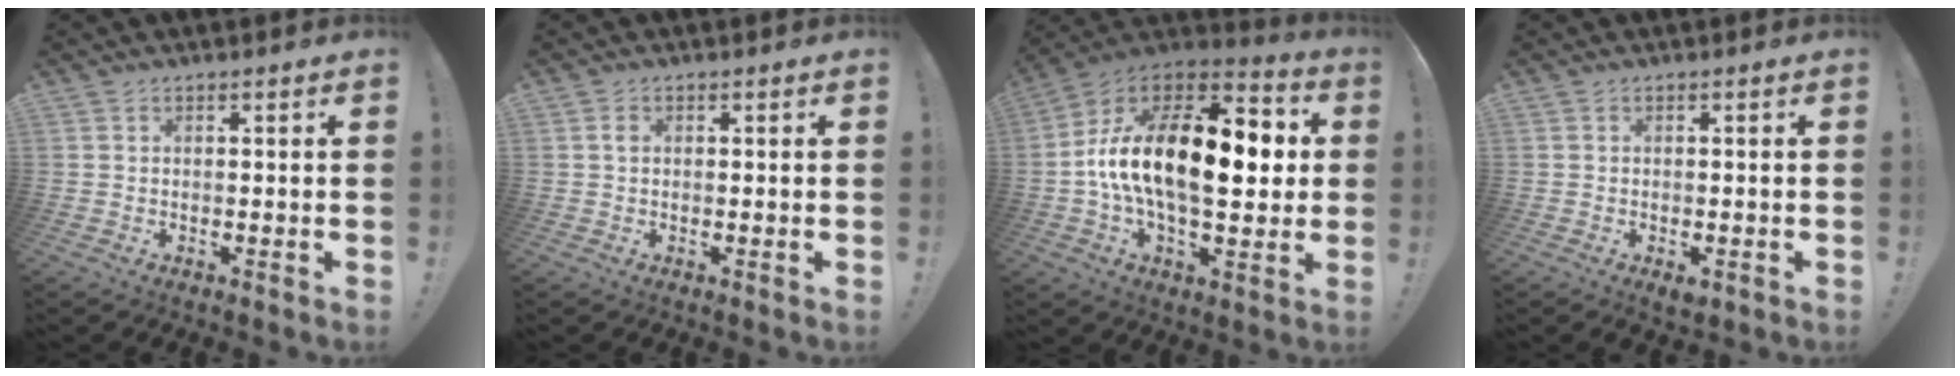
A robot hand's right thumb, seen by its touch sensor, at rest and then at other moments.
{"total": 1.1, "force": [0.2, 0.7, 0.8], "torque": [-0.010, 0.001, 0.001]}
{"total": 24.4, "force": [0.1, 12.3, 21.1], "torque": [-0.375, 0.008, 0.002]}
{"total": 1.9, "force": [-1.0, 0.9, 1.3], "torque": [-0.030, 0.006, -0.016]}